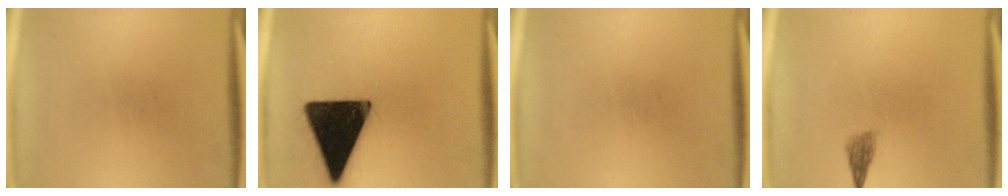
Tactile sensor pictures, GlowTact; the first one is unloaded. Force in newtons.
{"total": 20.0}
{"total": 0.0}
{"total": 1.8}